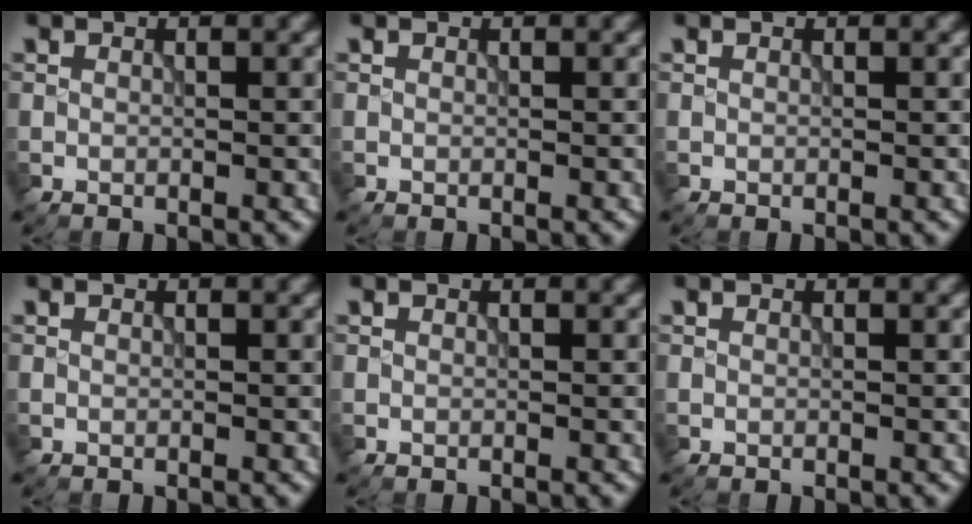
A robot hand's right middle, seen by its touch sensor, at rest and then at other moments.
{"total": 0.0}
{"total": 0.0}
{"total": 0.0}
{"total": 0.0}
{"total": 0.0}